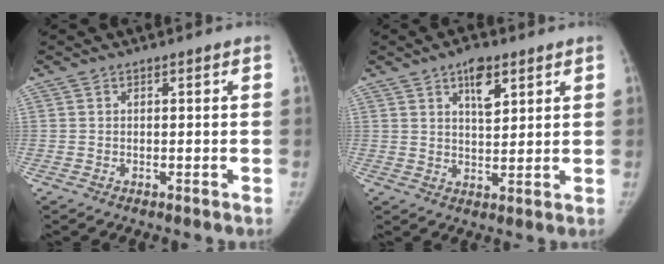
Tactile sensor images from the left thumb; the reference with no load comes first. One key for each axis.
{"total": 6.3, "fx": 3.4, "fy": 2.9, "fz": 4.5, "tx": -0.056, "ty": -0.017, "tz": 0.053}